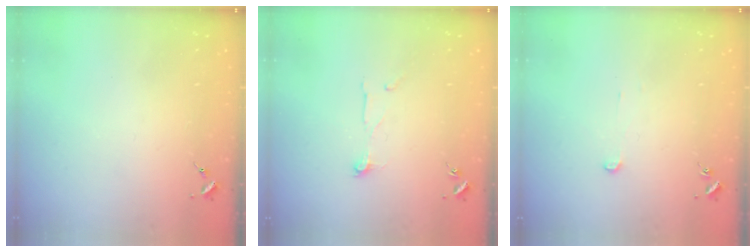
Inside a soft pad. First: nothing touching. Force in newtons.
{"total": 6.1, "press": 6.1, "slide": 0.3}
{"total": 2.6, "press": 2.6, "slide": 0.2}